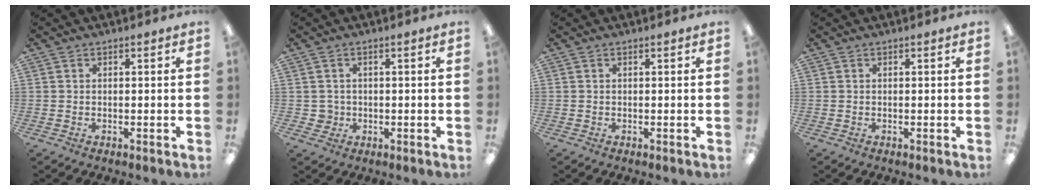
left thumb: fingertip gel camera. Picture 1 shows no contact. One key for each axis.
{"total": 2.4, "fx": 0.0, "fy": 2.4, "fz": 0.4, "tx": -0.011, "ty": 0.002, "tz": -0.001}
{"total": 0.0}
{"total": 0.0}